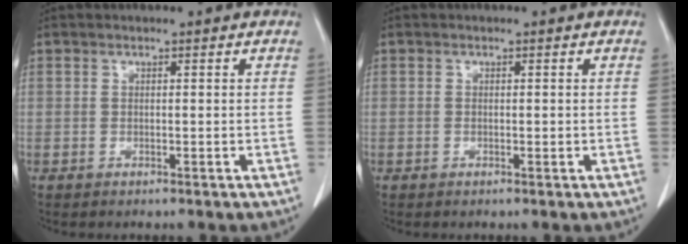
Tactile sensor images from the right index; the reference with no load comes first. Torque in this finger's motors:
{"motor_torque": [0.01, 0.00, 0.01, 0.01]}